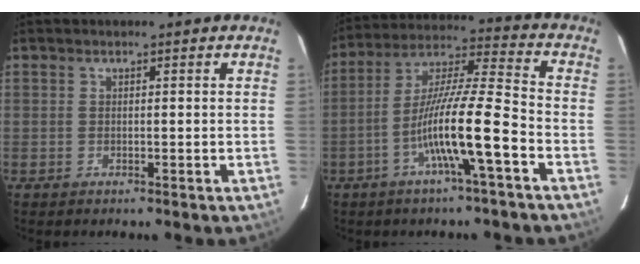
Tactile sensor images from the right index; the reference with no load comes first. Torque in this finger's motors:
{"motor_torque": [1.61, -0.53, 1.05, 0.21]}